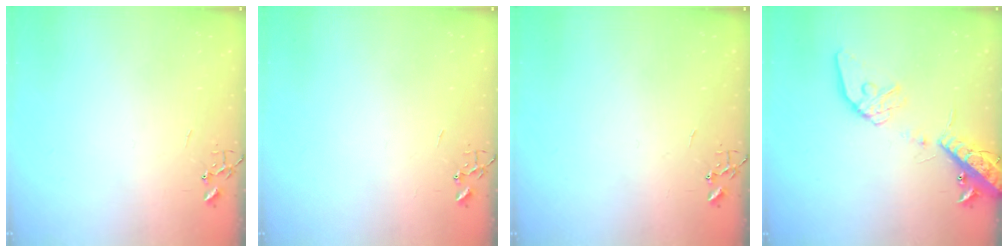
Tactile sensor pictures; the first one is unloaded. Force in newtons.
{"total": 0.0}
{"total": 0.0}
{"total": 18.9, "press": 18.6, "slide": 3.4}